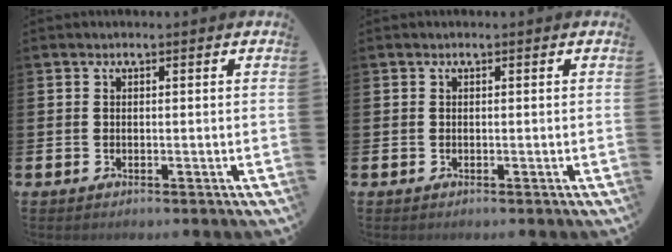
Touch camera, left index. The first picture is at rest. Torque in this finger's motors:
{"motor_torque": [0.00, 0.00, 0.00, 0.00]}